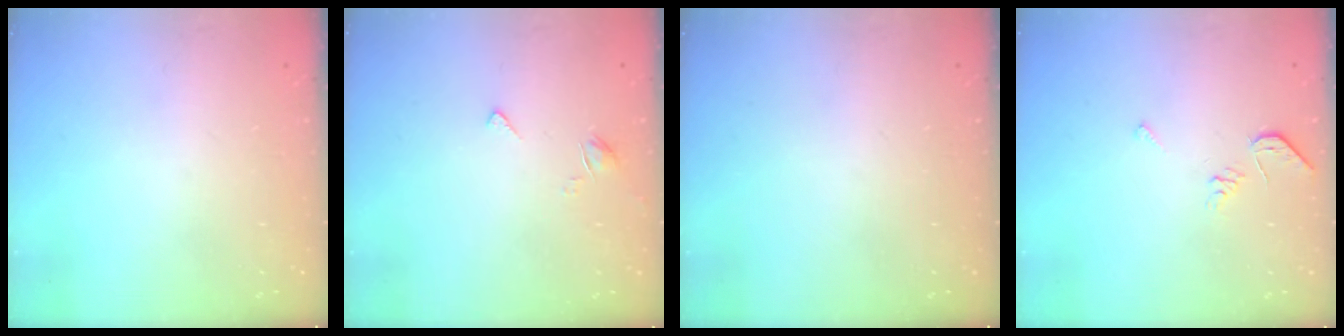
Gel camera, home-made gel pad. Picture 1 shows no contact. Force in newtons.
{"total": 2.9, "press": 2.8, "slide": 0.4}
{"total": 0.0}
{"total": 5.1, "press": 5.1, "slide": 0.6}